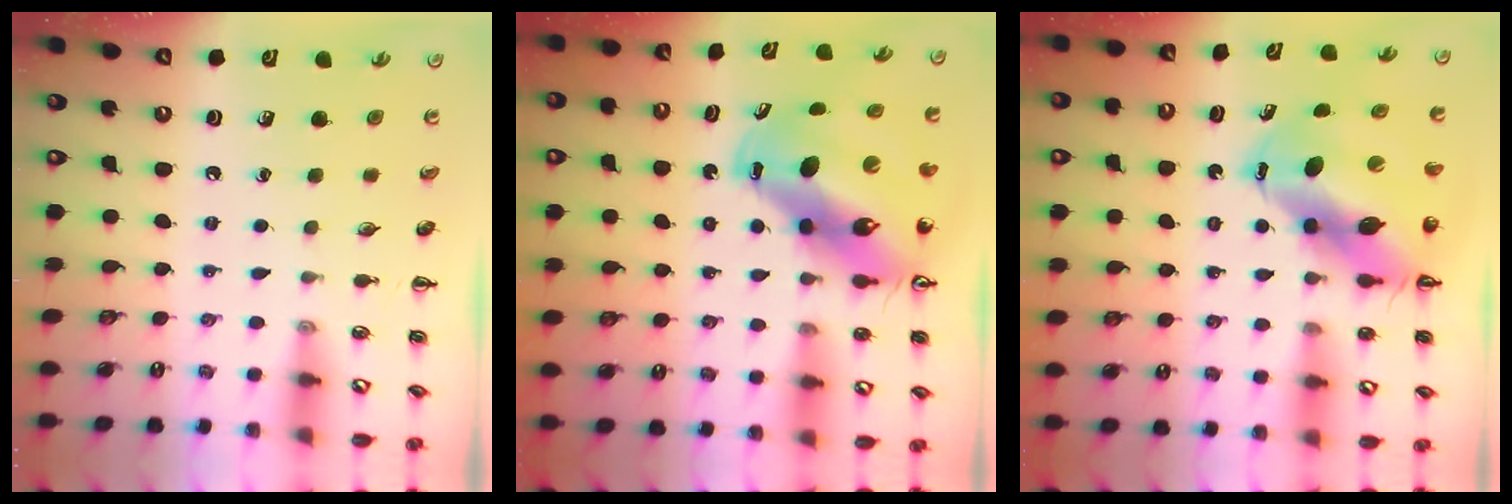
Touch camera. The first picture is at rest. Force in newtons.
{"total": 16.7, "press": 15.9, "slide": 5.1}
{"total": 13.2, "press": 12.6, "slide": 3.7}